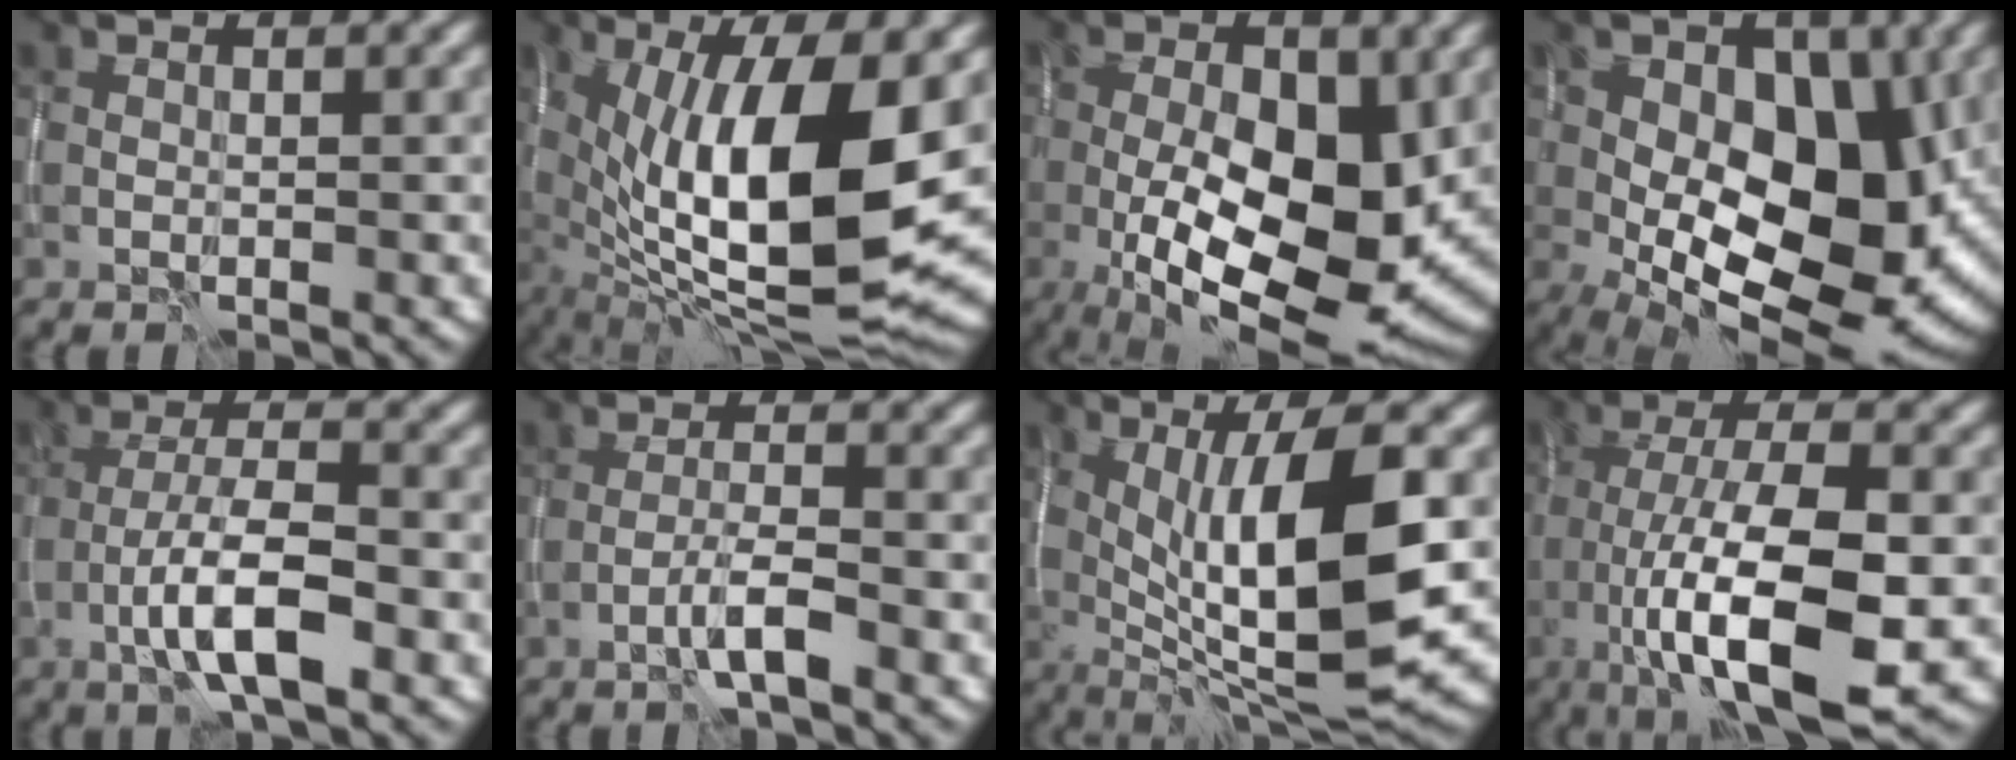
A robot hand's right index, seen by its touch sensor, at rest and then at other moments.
{"total": 15.1, "force": [0.7, 5.2, 14.2], "torque": [-0.233, -0.007, 0.014]}
{"total": 14.5, "force": [-1.6, 6.8, 12.7], "torque": [-0.194, -0.004, -0.025]}
{"total": 15.9, "force": [-0.8, 9.6, 12.7], "torque": [-0.177, -0.011, -0.023]}
{"total": 5.6, "force": [-2.6, 1.3, 4.8], "torque": [-0.087, 0.006, -0.048]}
{"total": 2.5, "force": [-1.7, 0.1, 1.9], "torque": [-0.034, 0.009, -0.035]}
{"total": 11.9, "force": [0.2, 3.4, 11.4], "torque": [-0.177, -0.009, 0.010]}
{"total": 12.2, "force": [-3.8, 3.8, 11.0], "torque": [-0.188, -0.003, -0.065]}